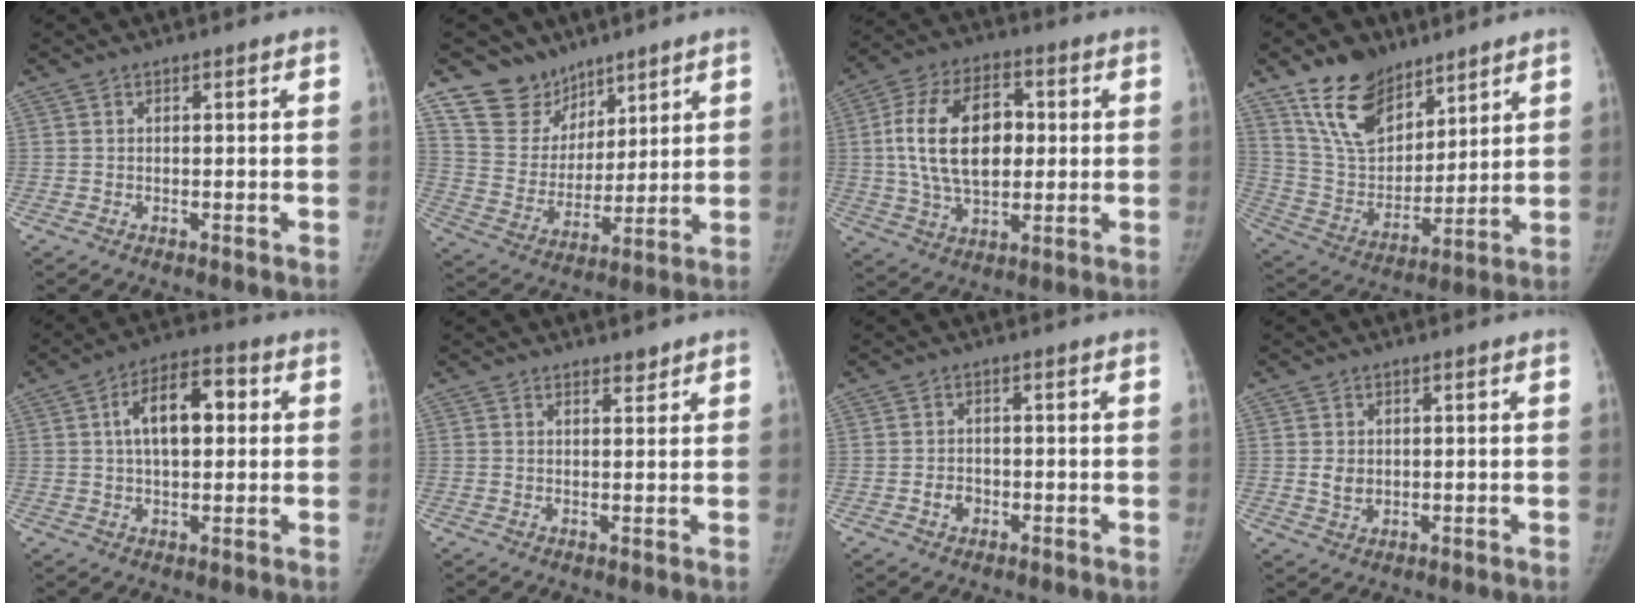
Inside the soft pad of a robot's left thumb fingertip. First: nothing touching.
{"total": 11.4, "force": [8.5, 7.5, 0.6], "torque": [0.030, -0.069, 0.174]}
{"total": 17.5, "force": [1.9, 10.7, 13.8], "torque": [-0.225, 0.014, 0.033]}
{"total": 15.9, "force": [10.9, 8.9, 7.4], "torque": [-0.095, -0.057, 0.217]}
{"total": 11.2, "force": [2.1, 6.0, 9.2], "torque": [-0.136, 0.020, 0.026]}
{"total": 1.5, "force": [1.4, 0.6, 0.4], "torque": [0.007, -0.011, 0.020]}
{"total": 2.8, "force": [-1.0, 2.2, 1.2], "torque": [-0.010, 0.010, -0.015]}
{"total": 3.1, "force": [0.2, 2.5, 1.7], "torque": [-0.018, -0.003, 0.012]}